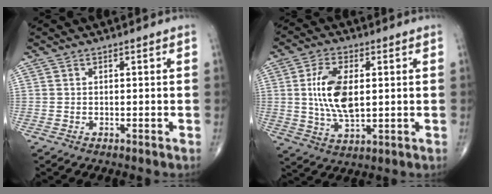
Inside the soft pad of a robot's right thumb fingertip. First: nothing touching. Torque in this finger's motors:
{"motor_torque": [1.58, 1.95, 1.50, -0.01, 0.14]}